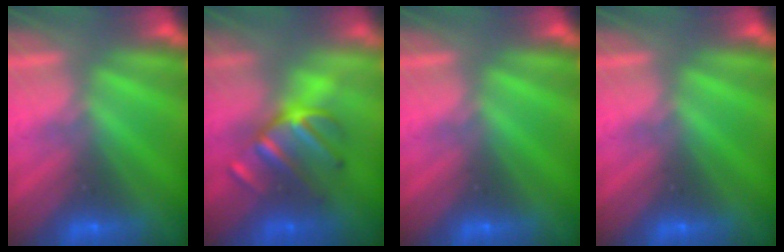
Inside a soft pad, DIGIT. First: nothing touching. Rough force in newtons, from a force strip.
{"total": 2.8}
{"total": 0.0}
{"total": 0.0}